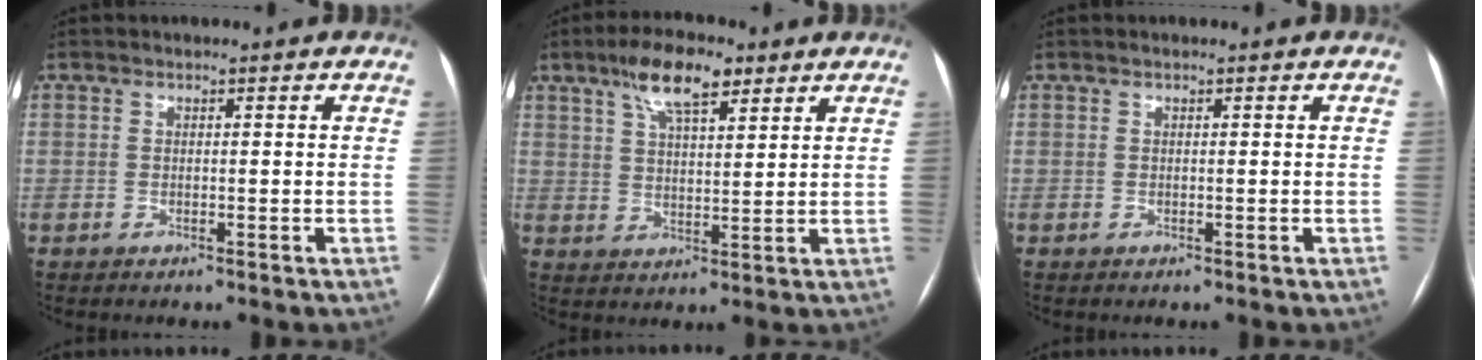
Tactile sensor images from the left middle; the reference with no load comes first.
{"total": 8.7, "force": [5.5, 2.8, 6.2], "torque": [-0.114, 0.015, 0.097]}
{"total": 0.0}